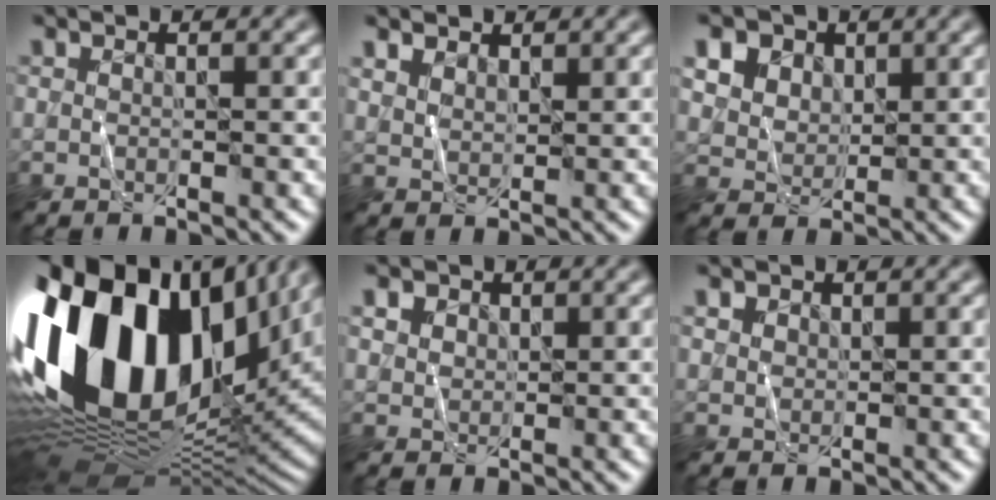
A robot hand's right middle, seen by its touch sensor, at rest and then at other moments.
{"total": 1.9, "force": [1.5, 0.9, 0.7], "torque": [-0.021, -0.001, 0.031]}
{"total": 10.2, "force": [5.4, 7.2, 4.8], "torque": [-0.114, 0.031, 0.082]}
{"total": 21.0, "force": [4.9, 12.4, 16.3], "torque": [-0.345, -0.004, 0.082]}
{"total": 3.4, "force": [1.9, 2.4, 1.5], "torque": [-0.044, 0.007, 0.036]}
{"total": 1.7, "force": [1.0, 1.2, 0.5], "torque": [-0.014, 0.000, 0.021]}